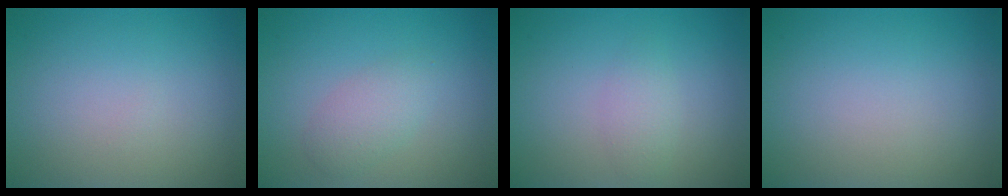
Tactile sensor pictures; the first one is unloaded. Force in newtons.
{"total": 2.2, "press": 2.2, "slide": 0.0}
{"total": 1.6, "press": 1.6, "slide": 0.1}
{"total": 0.0}